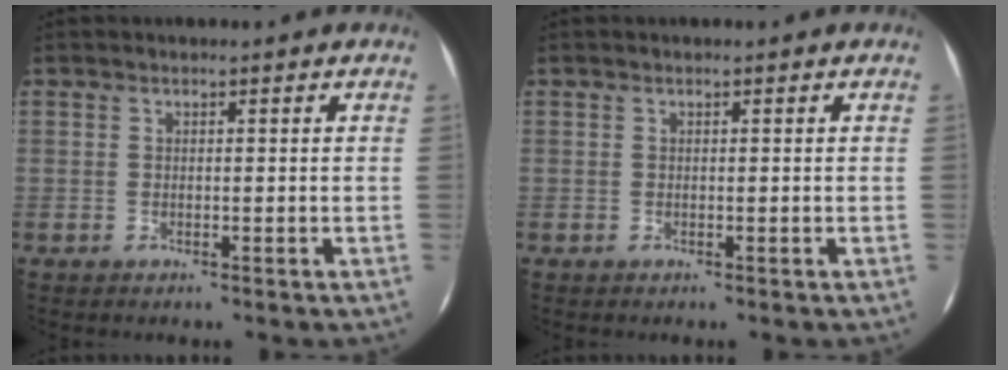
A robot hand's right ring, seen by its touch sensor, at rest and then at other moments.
{"total": 0.0}